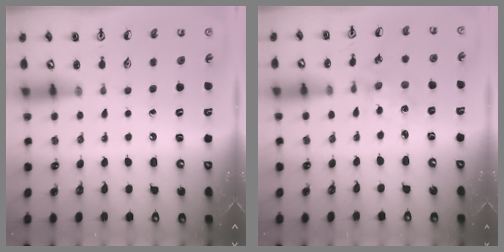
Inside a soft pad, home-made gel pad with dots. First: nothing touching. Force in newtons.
{"total": 1.3, "press": 1.3, "slide": 0.2}